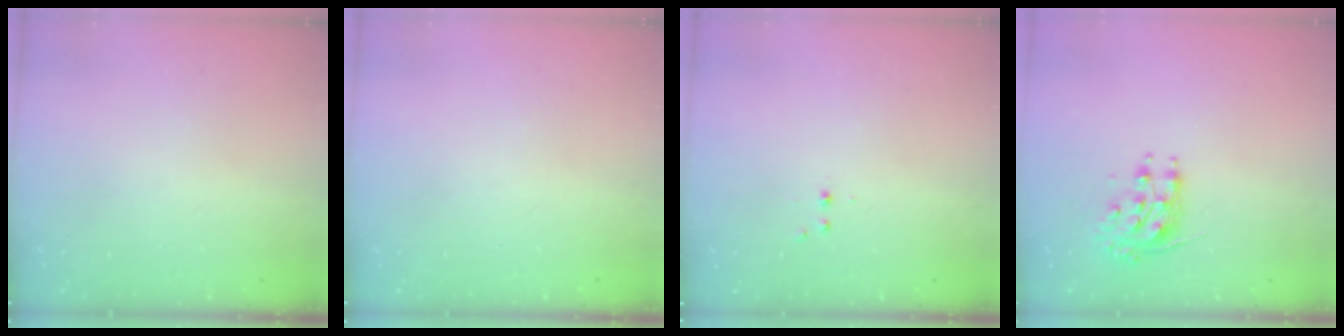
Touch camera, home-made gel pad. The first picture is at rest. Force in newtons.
{"total": 0.0}
{"total": 2.2, "press": 1.9, "slide": 1.0}
{"total": 8.7, "press": 8.7, "slide": 0.2}